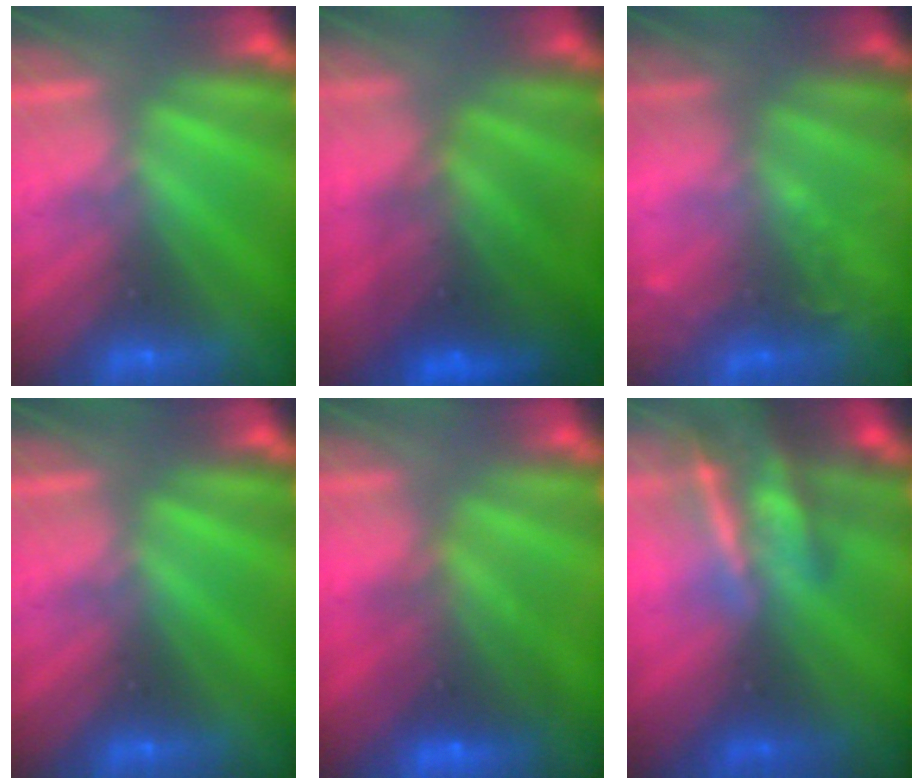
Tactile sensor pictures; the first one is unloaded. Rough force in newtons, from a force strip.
{"total": 7.2}
{"total": 2.2}
{"total": 0.0}
{"total": 7.4}
{"total": 4.9}